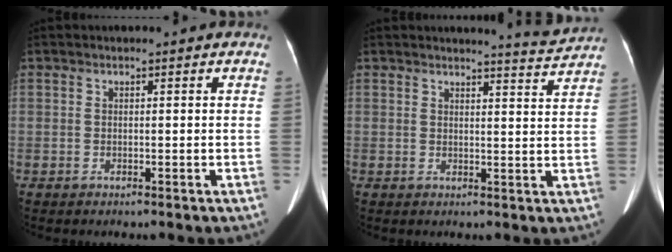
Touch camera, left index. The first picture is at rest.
{"total": 3.8, "force": [3.7, -1.1, -0.3], "torque": [-0.011, -0.026, 0.043]}